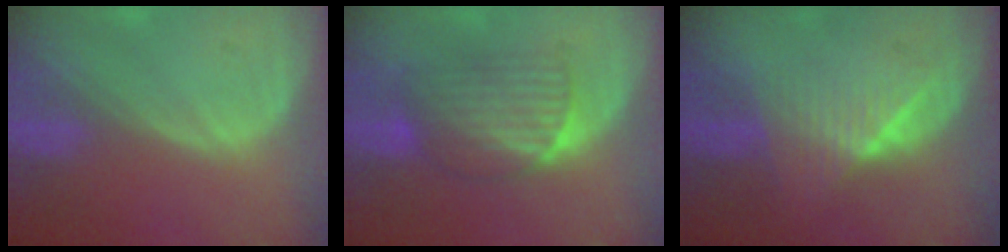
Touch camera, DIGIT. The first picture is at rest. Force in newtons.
{"total": 6.8, "press": 6.6, "slide": 1.4}
{"total": 6.3, "press": 5.9, "slide": 2.0}